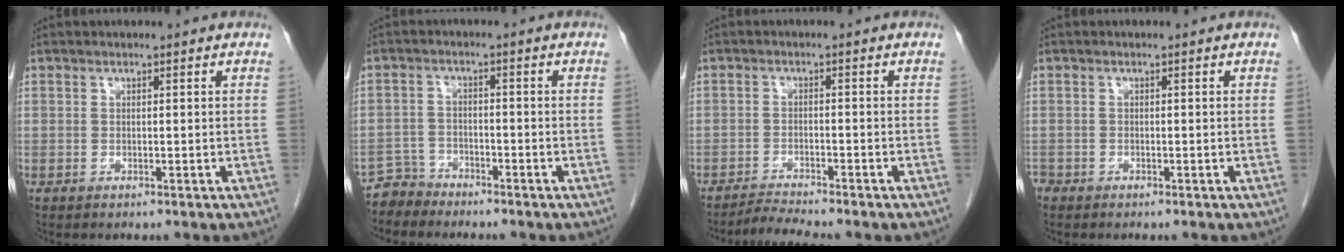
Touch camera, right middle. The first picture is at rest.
{"total": 3.2, "force": [-2.9, 0.9, -1.0], "torque": [0.022, -0.004, -0.058]}
{"total": 3.4, "force": [-3.1, -1.1, 0.5], "torque": [-0.021, -0.021, -0.057]}
{"total": 1.3, "force": [-1.0, 0.8, 0.3], "torque": [-0.011, 0.000, -0.018]}